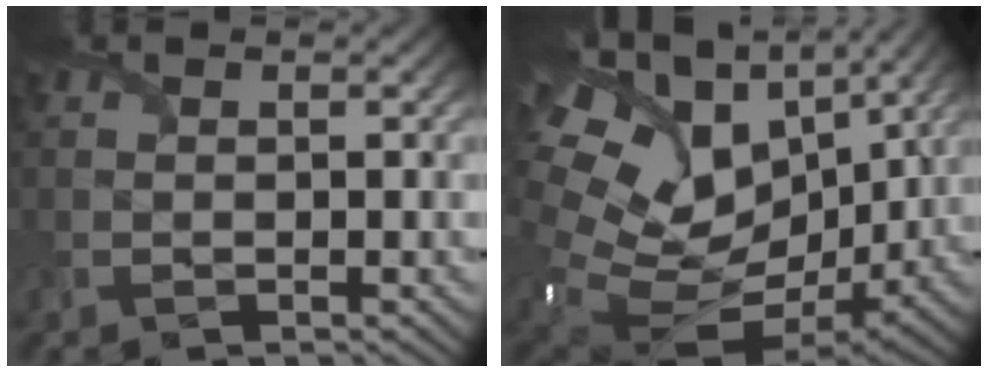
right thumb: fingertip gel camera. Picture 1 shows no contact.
{"total": 20.0, "force": [3.1, 14.2, 13.8], "torque": [-0.318, -0.026, 0.094]}